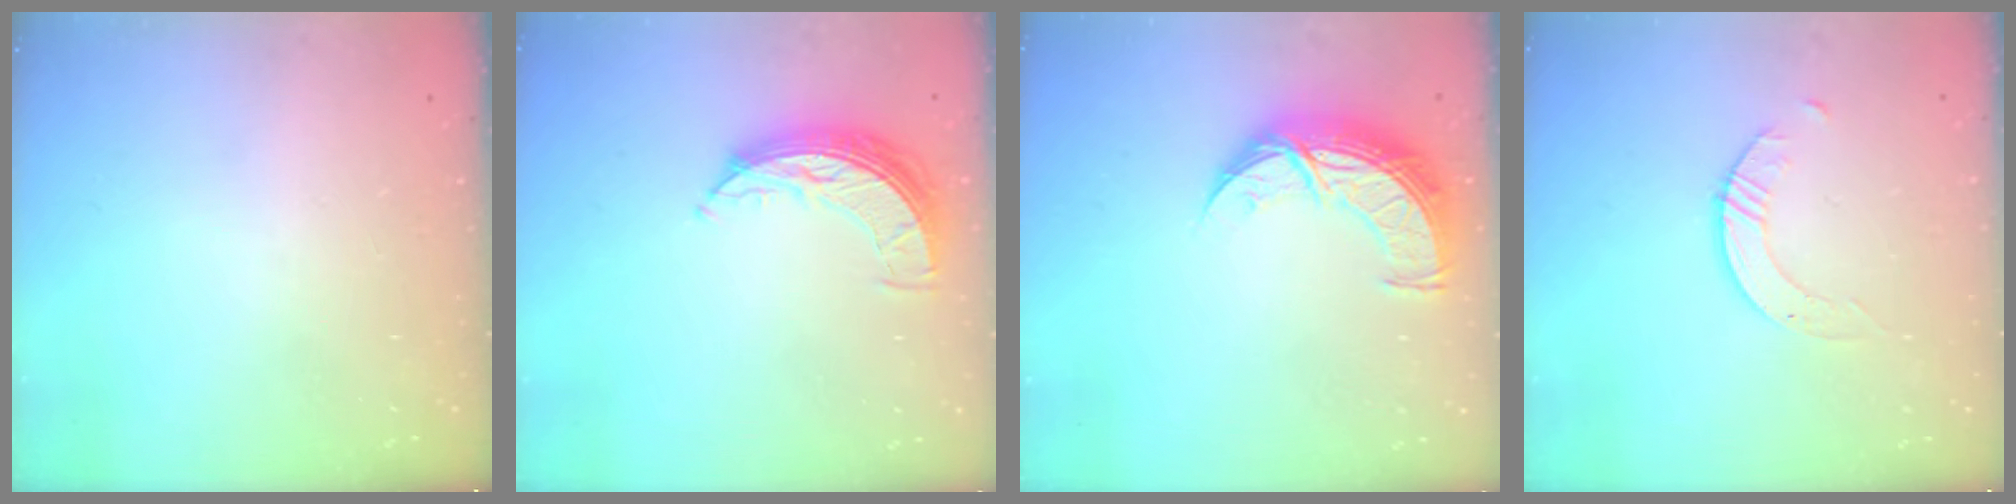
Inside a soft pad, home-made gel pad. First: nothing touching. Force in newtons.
{"total": 7.8, "press": 7.8, "slide": 0.6}
{"total": 10.7, "press": 10.6, "slide": 0.8}
{"total": 1.7, "press": 1.7, "slide": 0.2}